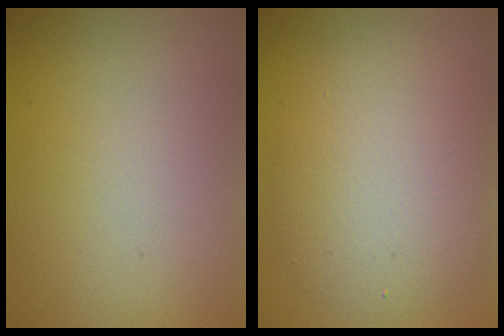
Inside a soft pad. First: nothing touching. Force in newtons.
{"total": 6.1, "press": 6.1, "slide": 0.3}